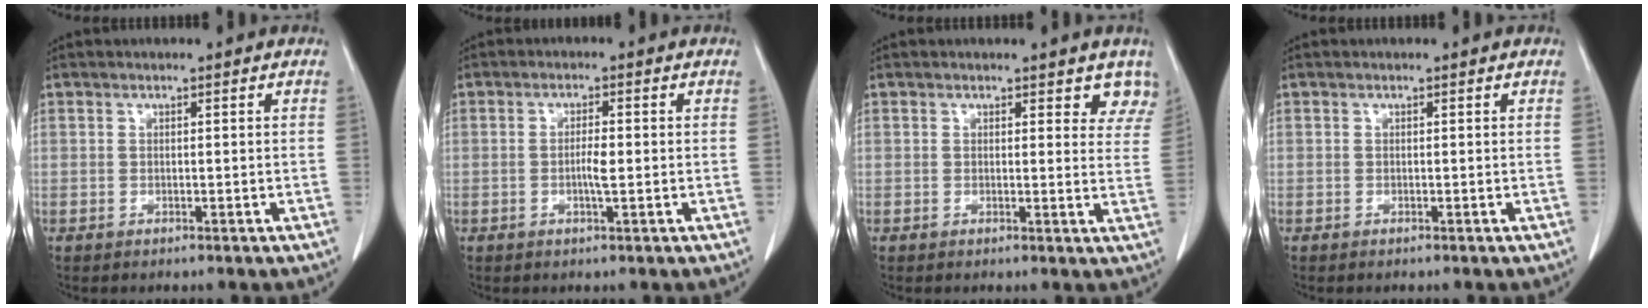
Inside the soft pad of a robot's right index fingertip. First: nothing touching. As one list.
[{"total": 2.7, "force": [-0.3, 0.3, 2.7], "torque": [-0.050, 0.000, -0.006]}, {"total": 4.9, "force": [4.3, 2.0, 1.3], "torque": [0.010, -0.015, 0.028]}, {"total": 0.0}]